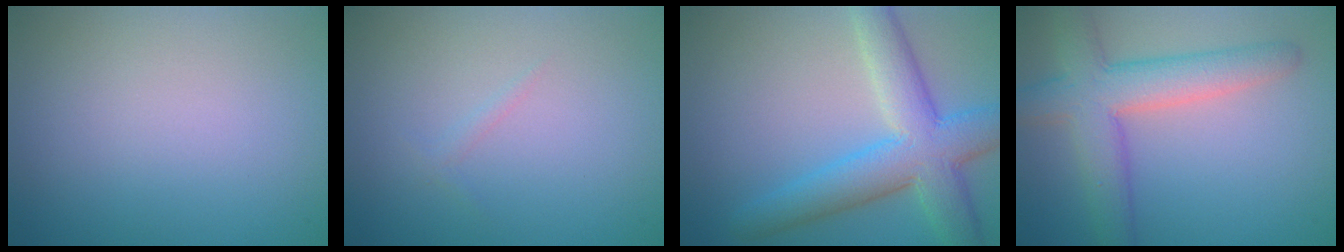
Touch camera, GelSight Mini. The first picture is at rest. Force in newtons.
{"total": 0.5, "press": 0.5, "slide": 0.1}
{"total": 7.1, "press": 7.1, "slide": 0.2}
{"total": 6.0, "press": 6.0, "slide": 0.4}